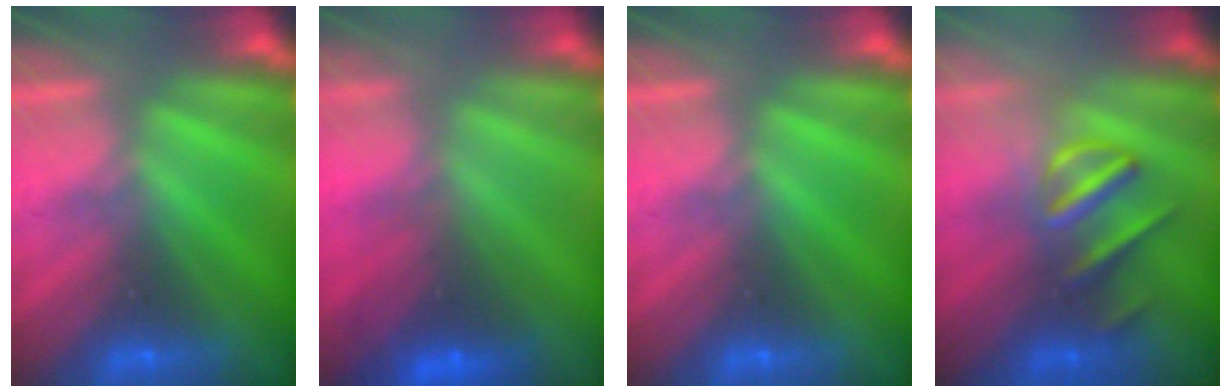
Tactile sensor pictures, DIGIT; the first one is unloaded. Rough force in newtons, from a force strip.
{"total": 2.8}
{"total": 0.0}
{"total": 3.2}